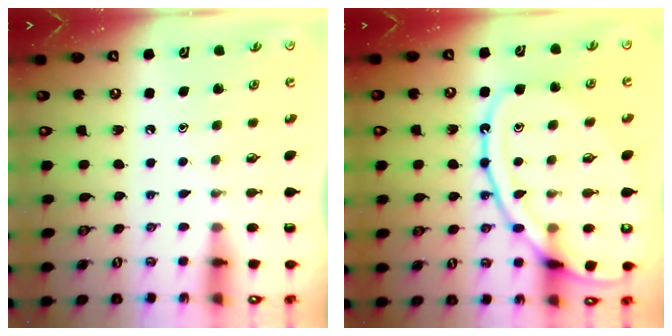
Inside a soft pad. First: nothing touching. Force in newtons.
{"total": 15.7, "press": 15.6, "slide": 1.4}